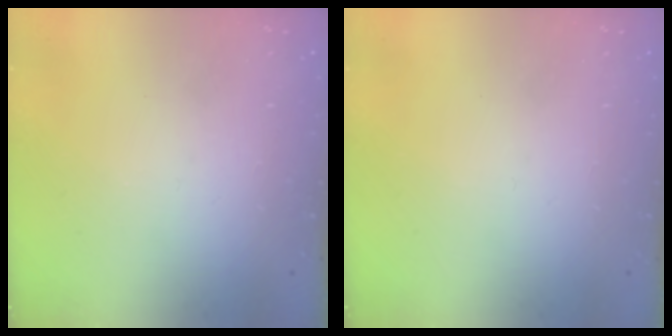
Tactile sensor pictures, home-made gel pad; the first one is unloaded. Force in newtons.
{"total": 0.0}